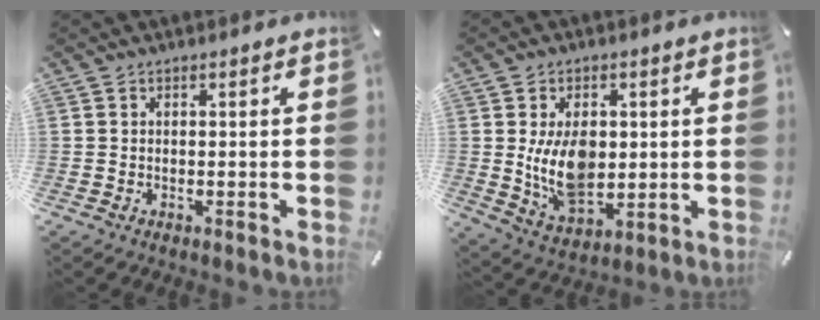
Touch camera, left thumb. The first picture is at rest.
{"total": 11.9, "force": [1.3, 8.1, 8.7], "torque": [-0.169, -0.009, 0.020]}